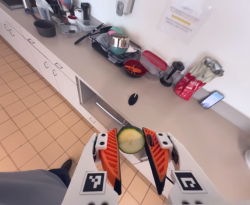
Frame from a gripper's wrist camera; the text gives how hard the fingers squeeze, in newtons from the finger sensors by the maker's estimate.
{"total": 8.0, "left": 7.3, "right": 8.8}